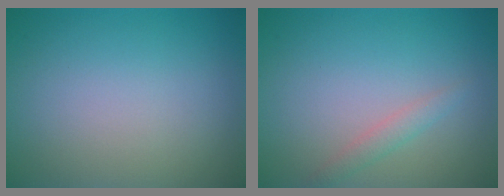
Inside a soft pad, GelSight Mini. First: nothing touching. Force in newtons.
{"total": 1.3, "press": 1.3, "slide": 0.1}